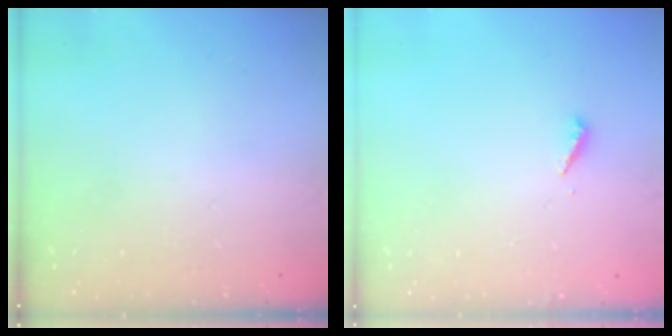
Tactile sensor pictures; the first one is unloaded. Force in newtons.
{"total": 2.0, "press": 2.0, "slide": 0.2}